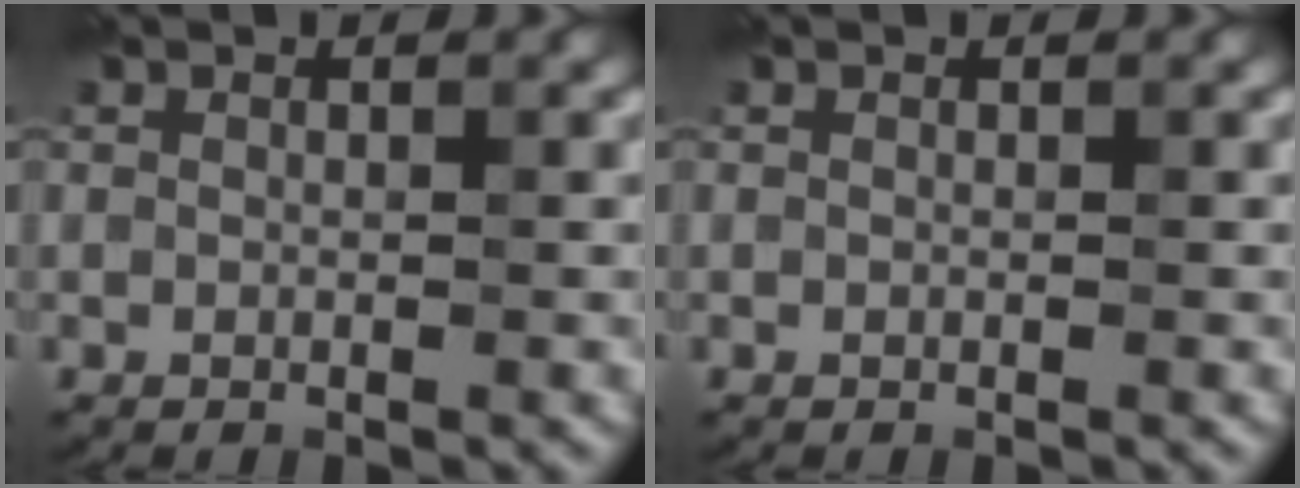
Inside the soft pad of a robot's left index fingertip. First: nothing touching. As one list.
[{"total": 0.0}]